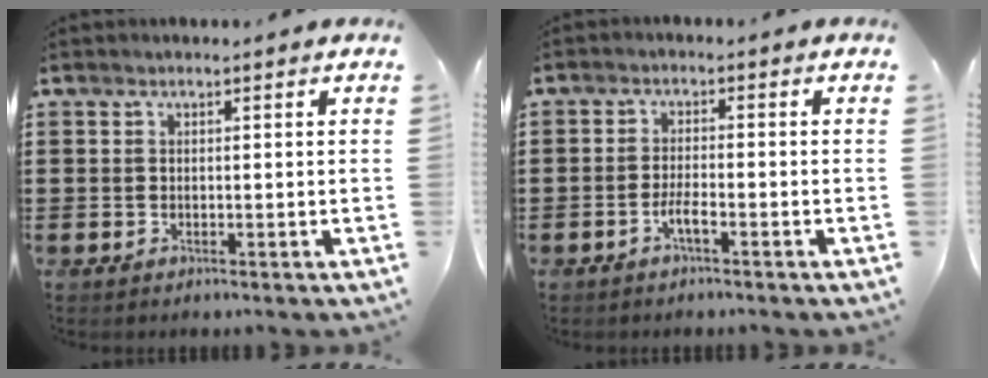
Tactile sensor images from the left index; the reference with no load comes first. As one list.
[{"total": 2.6, "force": [-1.5, 0.3, 2.1], "torque": [-0.044, 0.000, -0.030]}]